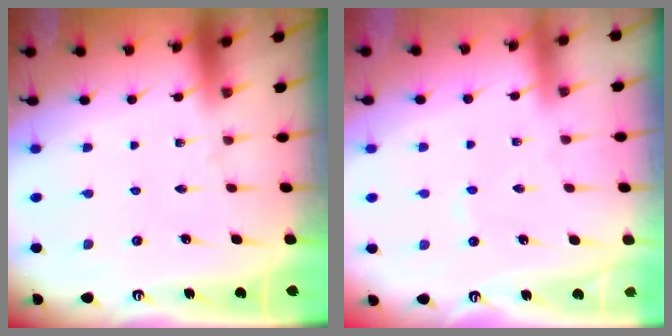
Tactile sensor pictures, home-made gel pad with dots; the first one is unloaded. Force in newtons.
{"total": 2.0, "press": 2.0, "slide": 0.3}